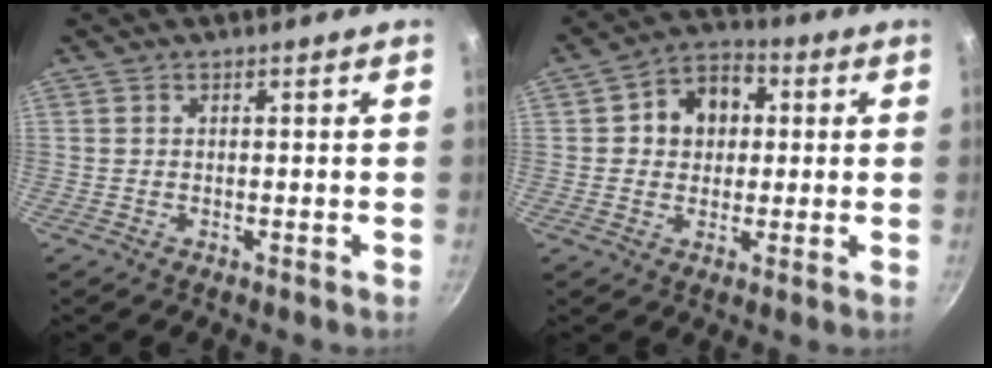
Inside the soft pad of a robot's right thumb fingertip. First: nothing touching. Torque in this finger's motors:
{"motor_torque": [-0.44, 0.90, 0.31, -0.37, 0.19]}